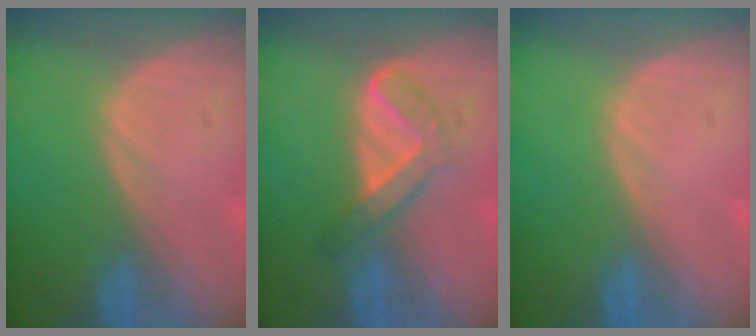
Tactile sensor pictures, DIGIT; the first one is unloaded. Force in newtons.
{"total": 4.6, "press": 4.6, "slide": 0.6}
{"total": 0.0}